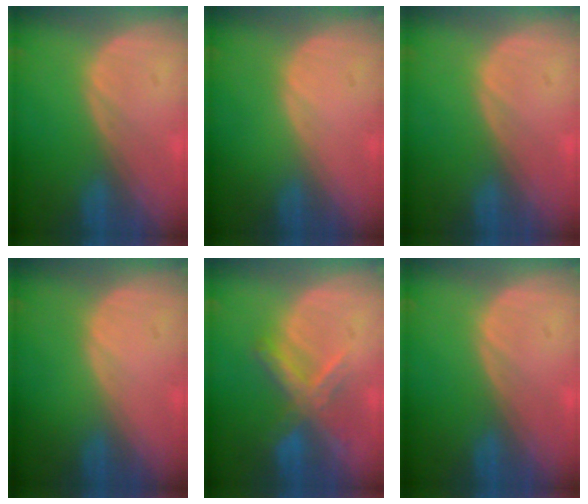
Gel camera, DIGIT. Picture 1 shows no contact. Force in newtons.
{"total": 0.0}
{"total": 0.0}
{"total": 0.0}
{"total": 7.1, "press": 6.2, "slide": 3.6}
{"total": 0.0}